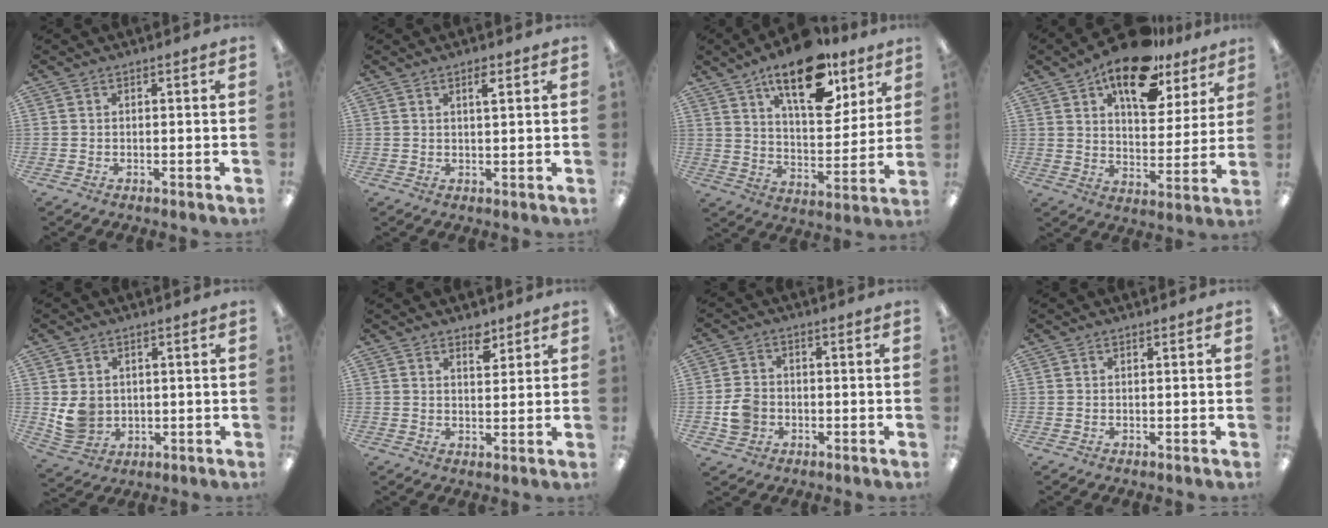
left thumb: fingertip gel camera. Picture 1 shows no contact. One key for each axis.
{"total": 2.7, "fx": 1.7, "fy": 0.6, "fz": 2.1, "tx": -0.038, "ty": 0.000, "tz": 0.026}
{"total": 19.1, "fx": 12.5, "fy": 8.3, "fz": 11.8, "tx": -0.174, "ty": -0.063, "tz": 0.208}
{"total": 17.5, "fx": 11.6, "fy": 8.5, "fz": 10.0, "tx": -0.144, "ty": -0.061, "tz": 0.198}
{"total": 6.2, "fx": 1.0, "fy": 5.7, "fz": 2.4, "tx": -0.044, "ty": 0.006, "tz": 0.025}
{"total": 4.4, "fx": 3.3, "fy": 2.1, "fz": 2.1, "tx": -0.008, "ty": -0.023, "tz": 0.052}
{"total": 5.6, "fx": -1.5, "fy": 4.8, "fz": 2.5, "tx": -0.040, "ty": 0.008, "tz": -0.027}
{"total": 0.0}